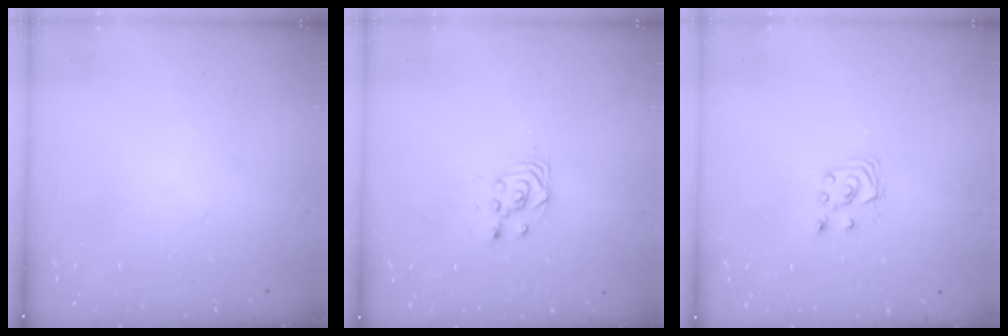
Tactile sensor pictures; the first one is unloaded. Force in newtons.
{"total": 3.4, "press": 3.4, "slide": 0.2}
{"total": 3.0, "press": 3.0, "slide": 0.3}